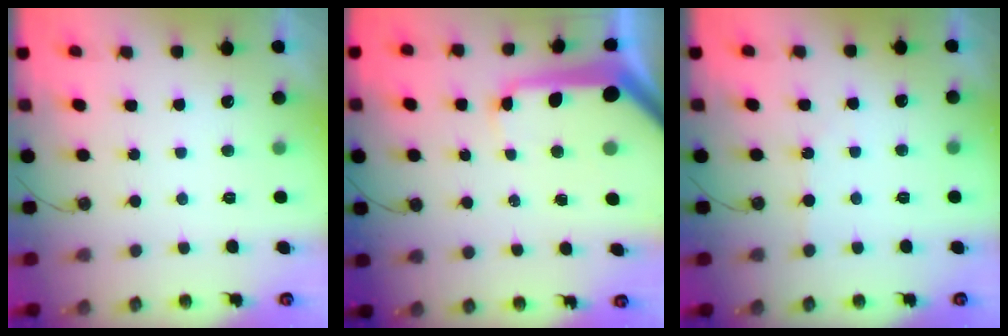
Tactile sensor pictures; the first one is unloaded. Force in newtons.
{"total": 16.5, "press": 16.4, "slide": 1.9}
{"total": 2.4, "press": 2.4, "slide": 0.4}